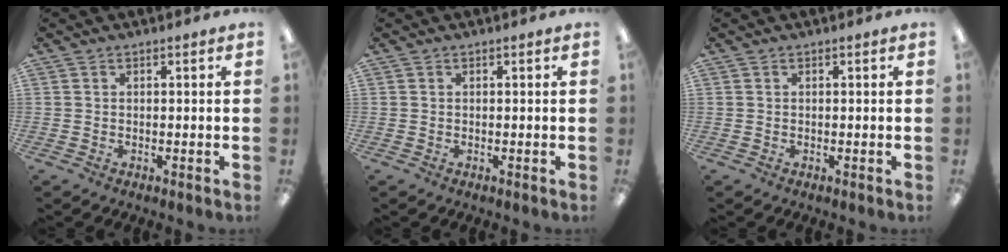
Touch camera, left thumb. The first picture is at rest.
{"total": 0.0}
{"total": 0.0}